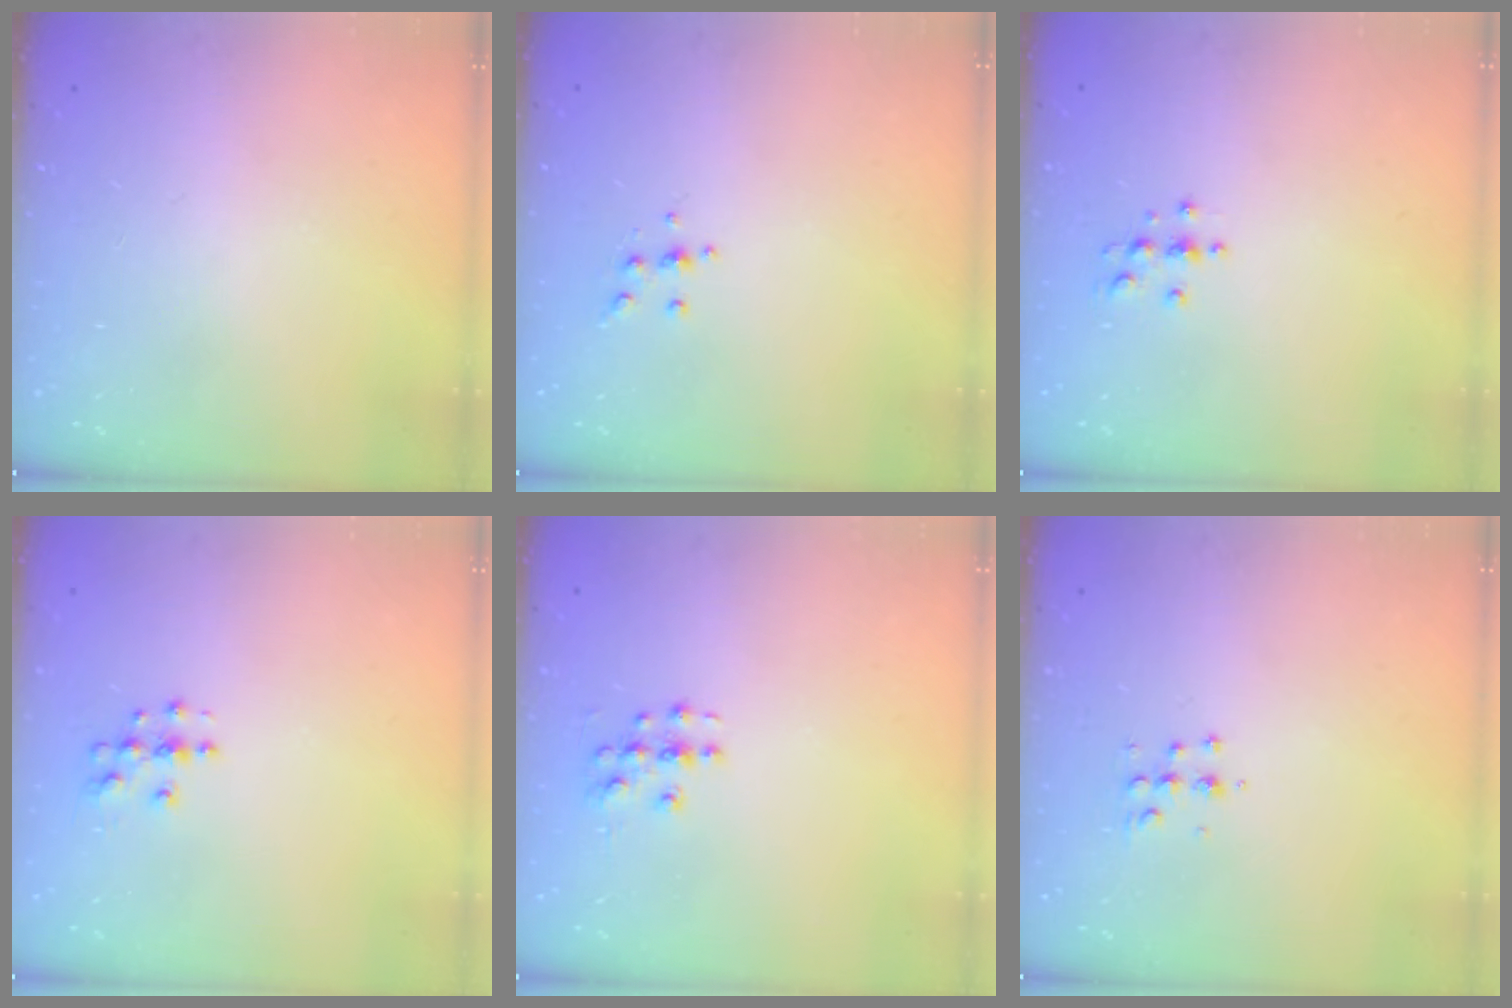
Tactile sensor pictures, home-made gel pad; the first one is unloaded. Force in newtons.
{"total": 4.0, "press": 3.8, "slide": 1.0}
{"total": 3.3, "press": 3.3, "slide": 0.5}
{"total": 3.9, "press": 3.9, "slide": 0.3}
{"total": 3.7, "press": 3.7, "slide": 0.1}
{"total": 5.4, "press": 5.3, "slide": 0.7}